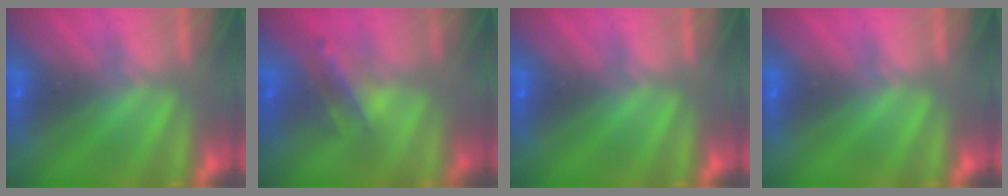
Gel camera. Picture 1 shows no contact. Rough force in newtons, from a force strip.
{"total": 2.4}
{"total": 0.0}
{"total": 0.0}